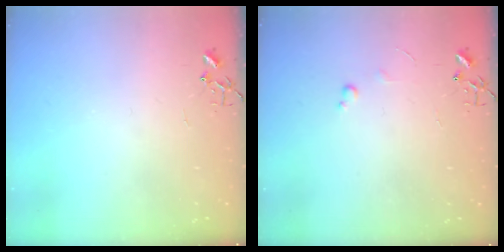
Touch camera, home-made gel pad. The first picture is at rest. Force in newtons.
{"total": 3.3, "press": 3.3, "slide": 0.5}